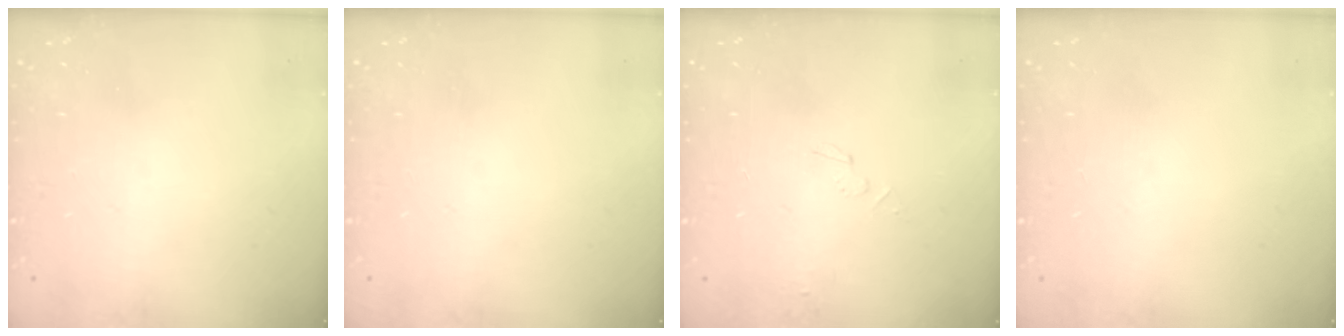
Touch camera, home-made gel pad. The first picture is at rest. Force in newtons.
{"total": 0.0}
{"total": 2.9, "press": 2.9, "slide": 0.3}
{"total": 0.0}